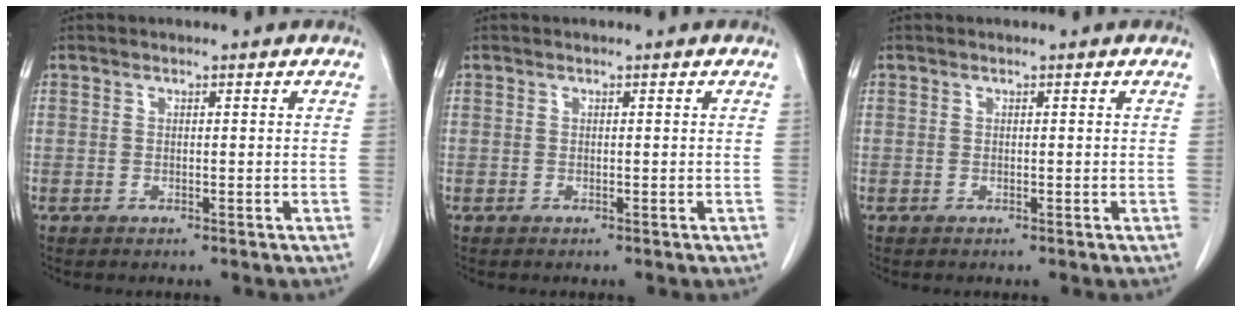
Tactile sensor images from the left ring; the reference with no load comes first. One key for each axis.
{"total": 0.0}
{"total": 0.0}